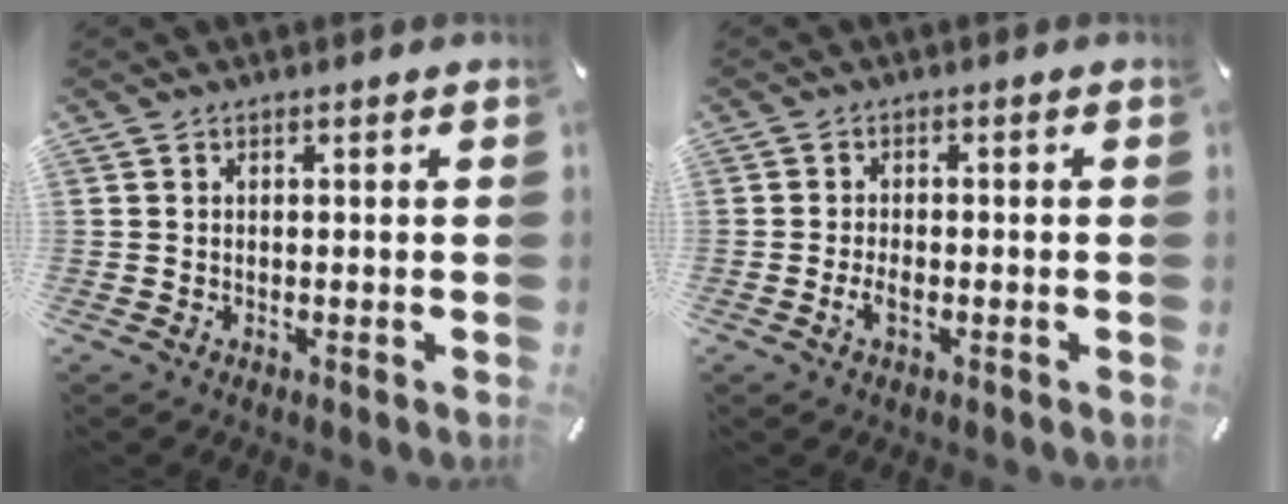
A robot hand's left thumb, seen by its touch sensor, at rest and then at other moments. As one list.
[{"total": 2.6, "force": [-1.0, 1.2, 2.1], "torque": [-0.051, -0.002, -0.022]}]